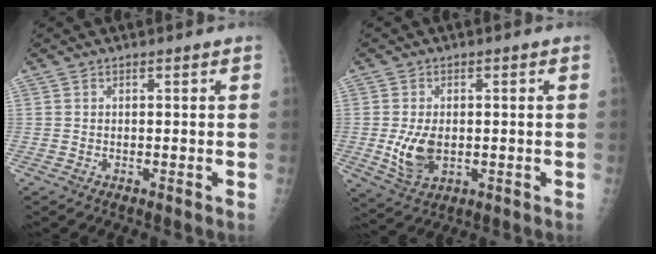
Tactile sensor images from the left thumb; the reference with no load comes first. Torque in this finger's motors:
{"motor_torque": [-0.39, 0.71, 0.73, -0.01, 0.10]}